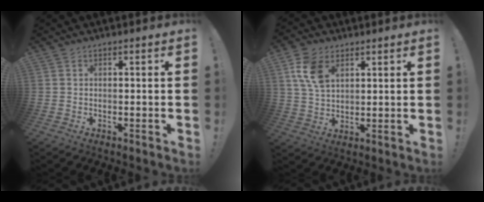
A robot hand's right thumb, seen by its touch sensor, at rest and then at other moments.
{"total": 10.1, "force": [4.6, 6.3, 6.4], "torque": [-0.130, 0.001, 0.091]}